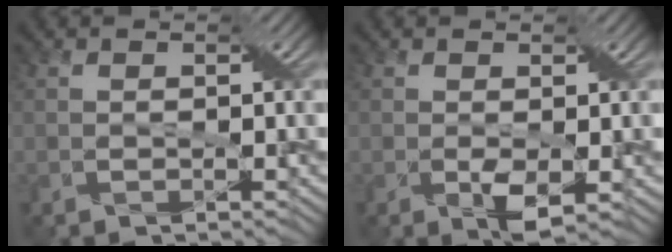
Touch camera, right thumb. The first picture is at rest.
{"total": 2.4, "force": [-0.3, 1.1, 2.1], "torque": [-0.045, -0.009, -0.002]}